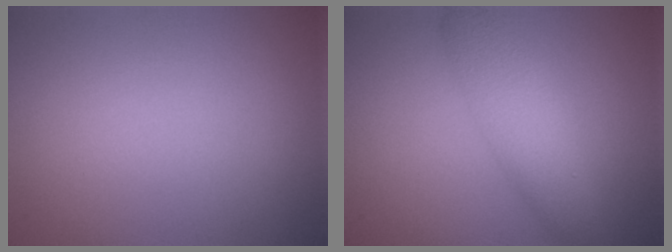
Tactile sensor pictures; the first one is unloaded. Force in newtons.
{"total": 4.3, "press": 4.2, "slide": 0.0}